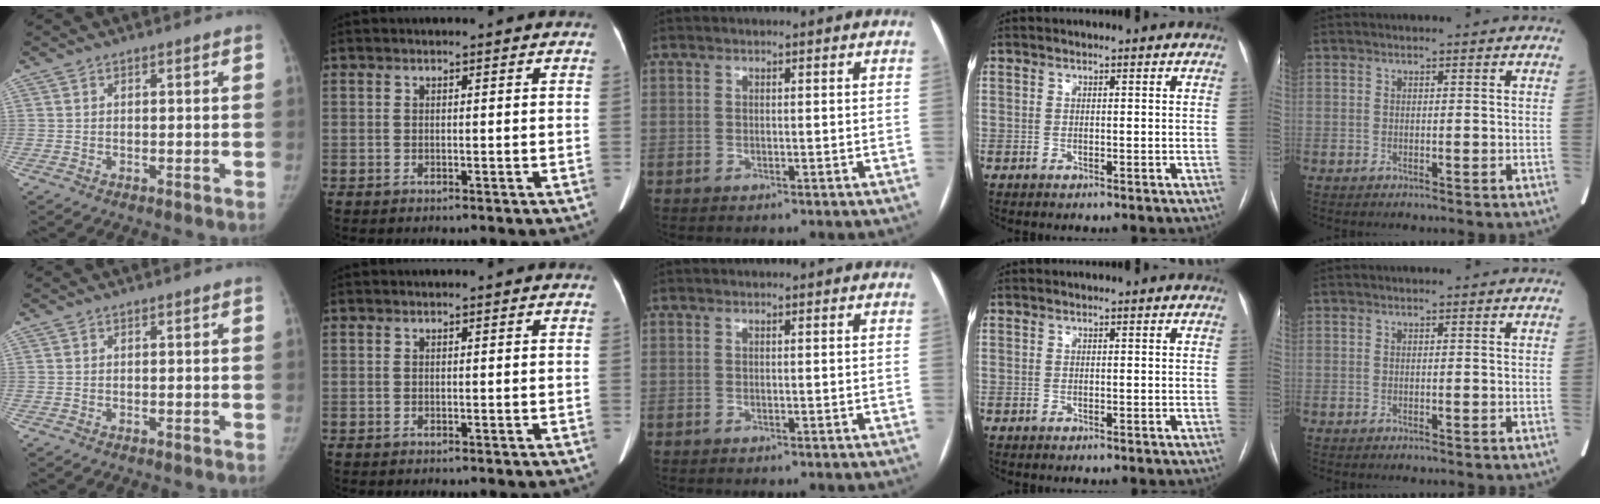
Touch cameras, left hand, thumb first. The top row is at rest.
{}